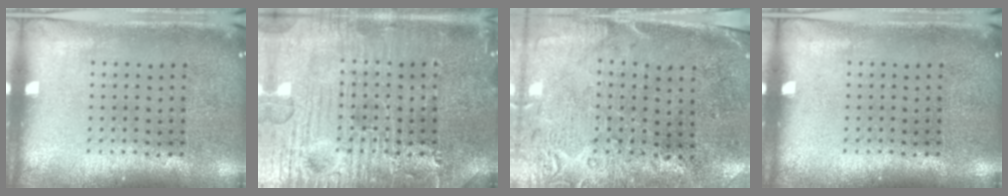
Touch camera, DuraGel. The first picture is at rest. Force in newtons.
{"total": 7.1, "press": 7.1, "slide": 0.9}
{"total": 2.8, "press": 2.4, "slide": 1.4}
{"total": 0.0}